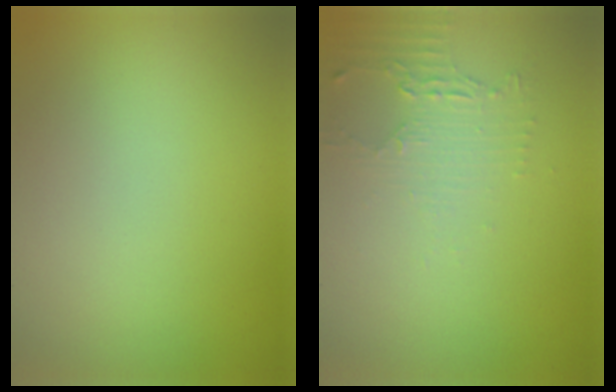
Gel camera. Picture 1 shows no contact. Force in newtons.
{"total": 2.3, "press": 1.6, "slide": 1.6}